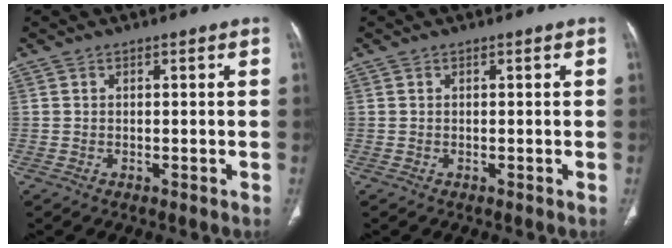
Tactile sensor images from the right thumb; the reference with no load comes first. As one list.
[{"total": 0.0}]